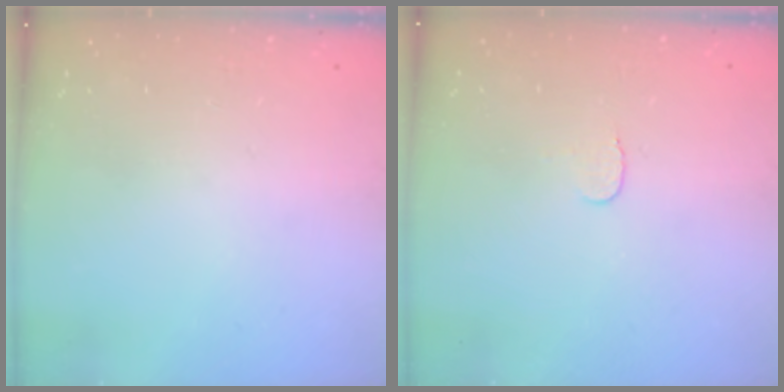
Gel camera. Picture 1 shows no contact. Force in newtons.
{"total": 3.6, "press": 3.6, "slide": 0.4}